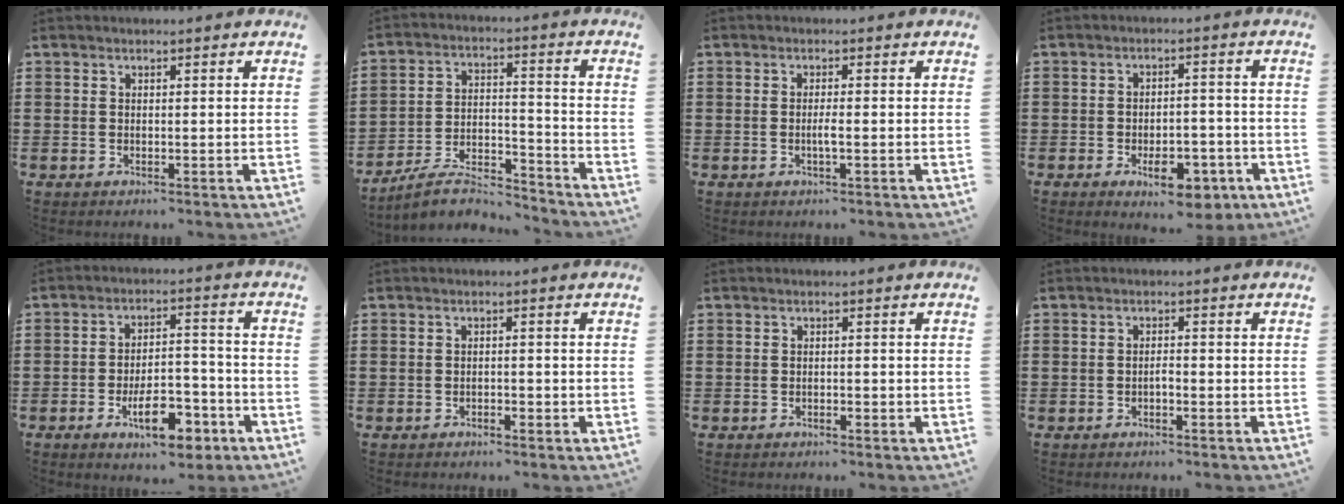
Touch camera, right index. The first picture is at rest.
{"total": 7.1, "force": [-6.4, 1.5, 2.6], "torque": [-0.048, 0.009, -0.122]}
{"total": 1.7, "force": [-0.5, 0.0, 1.6], "torque": [-0.038, -0.004, -0.013]}
{"total": 7.7, "force": [-4.2, 3.1, 5.6], "torque": [-0.083, 0.006, -0.069]}
{"total": 10.0, "force": [-5.2, 4.1, 7.6], "torque": [-0.121, 0.013, -0.087]}
{"total": 0.9, "force": [-0.8, 0.3, 0.3], "torque": [-0.010, -0.003, -0.016]}
{"total": 0.7, "force": [-0.5, 0.2, 0.3], "torque": [-0.008, -0.003, -0.010]}
{"total": 1.1, "force": [-0.5, 0.3, 0.9], "torque": [-0.021, -0.003, -0.009]}